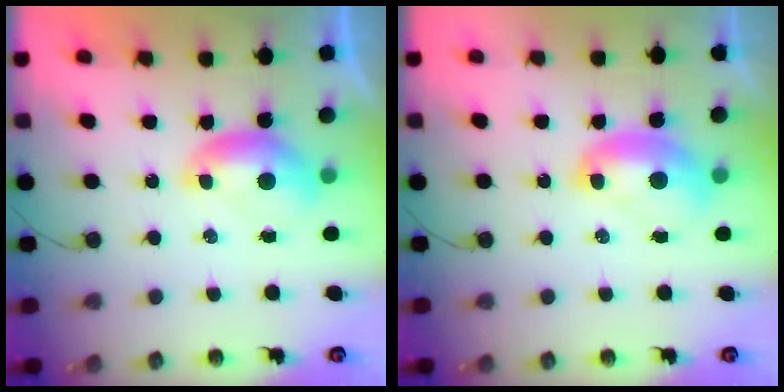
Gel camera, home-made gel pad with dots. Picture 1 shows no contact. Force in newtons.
{"total": 2.5, "press": 2.5, "slide": 0.3}